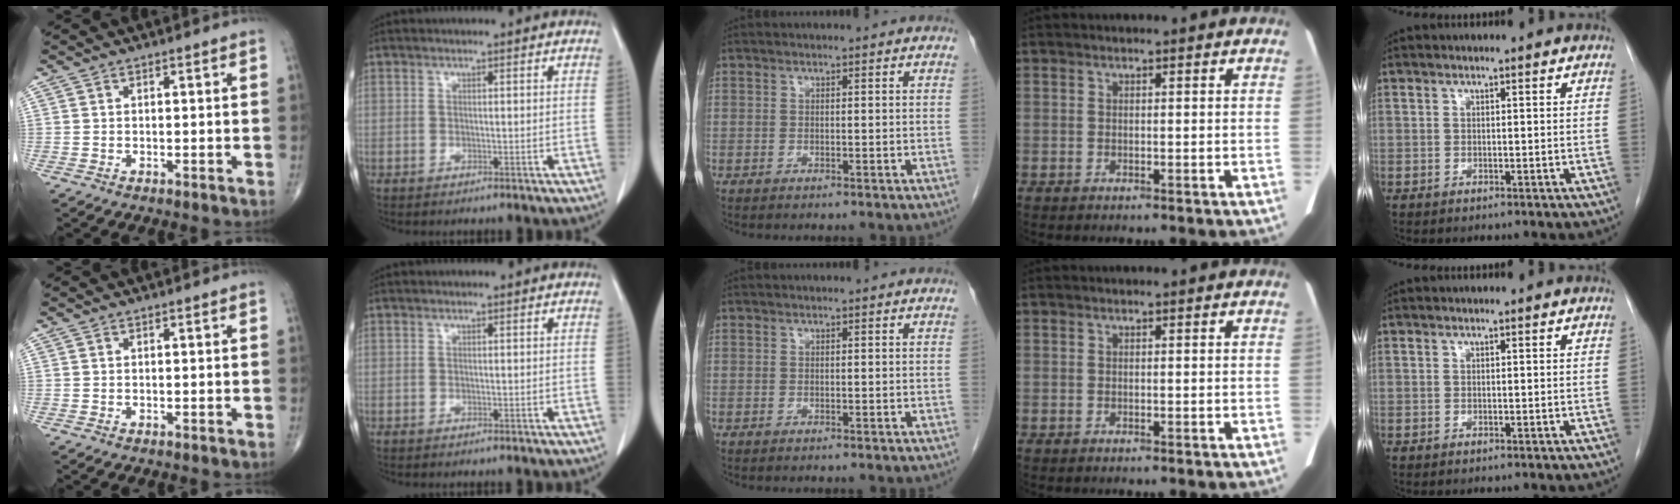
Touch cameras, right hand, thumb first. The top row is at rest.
{}